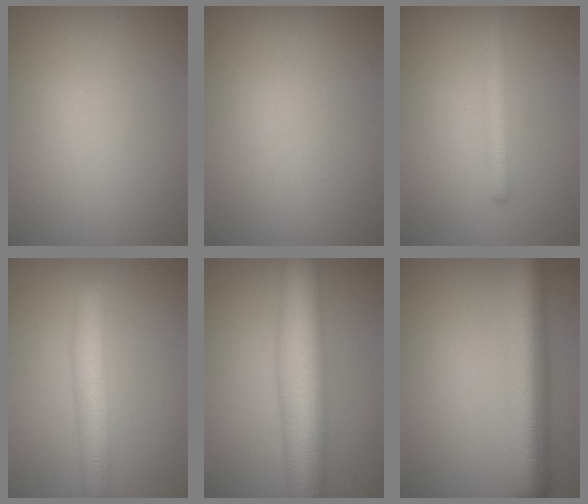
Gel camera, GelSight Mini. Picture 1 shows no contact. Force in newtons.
{"total": 0.0}
{"total": 1.9, "press": 1.9, "slide": 0.0}
{"total": 4.8, "press": 4.8, "slide": 0.1}
{"total": 10.5, "press": 10.5, "slide": 0.2}
{"total": 7.8, "press": 7.8, "slide": 0.1}